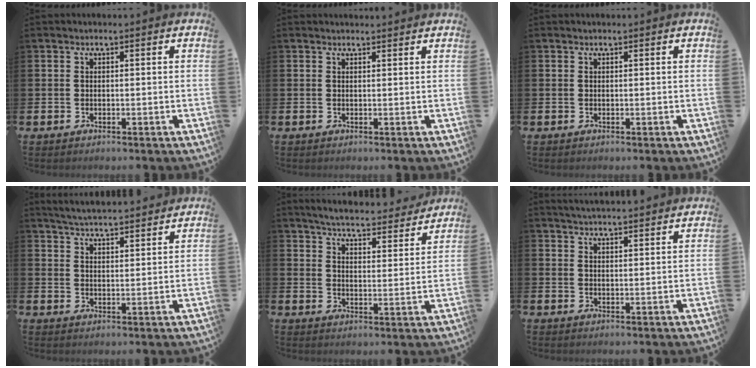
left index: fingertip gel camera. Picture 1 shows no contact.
{"total": 0.5, "force": [0.5, -0.1, 0.1], "torque": [0.009, -0.003, 0.008]}
{"total": 0.0}
{"total": 5.0, "force": [5.0, 0.0, 0.4], "torque": [-0.027, -0.029, 0.090]}
{"total": 5.6, "force": [5.4, 0.5, 1.4], "torque": [-0.042, -0.041, 0.091]}
{"total": 3.3, "force": [3.3, -0.3, 0.1], "torque": [-0.006, -0.021, 0.059]}